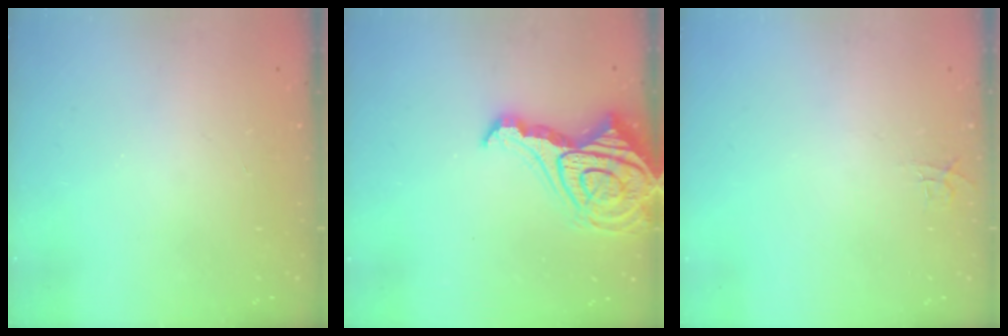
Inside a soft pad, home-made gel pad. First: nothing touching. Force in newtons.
{"total": 17.9, "press": 17.8, "slide": 1.9}
{"total": 4.7, "press": 4.6, "slide": 0.4}